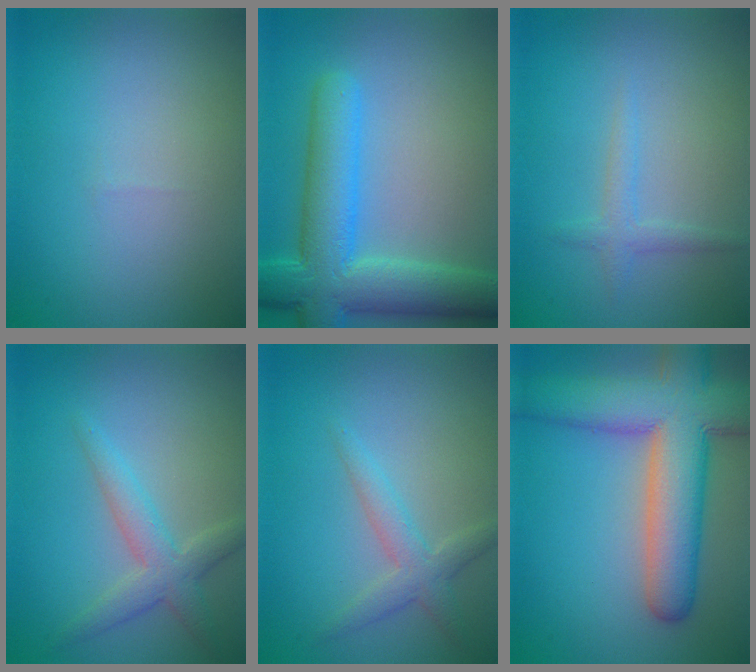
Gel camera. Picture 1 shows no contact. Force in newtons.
{"total": 8.5, "press": 8.5, "slide": 0.7}
{"total": 1.4, "press": 1.4, "slide": 0.1}
{"total": 3.1, "press": 3.1, "slide": 0.4}
{"total": 2.5, "press": 2.5, "slide": 0.1}
{"total": 10.6, "press": 10.6, "slide": 0.6}